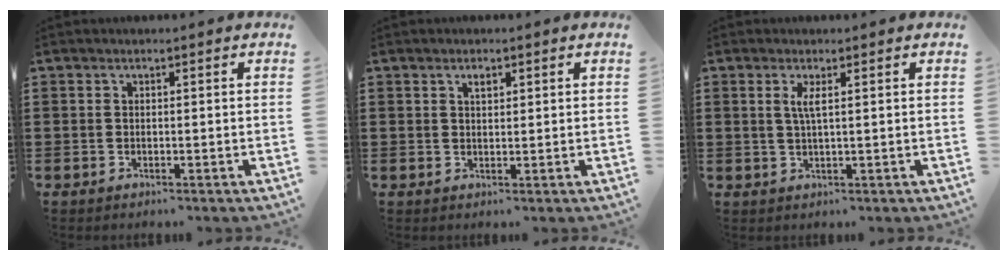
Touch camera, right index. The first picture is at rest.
{"total": 1.4, "force": [0.7, 0.6, 1.0], "torque": [-0.023, 0.004, 0.012]}
{"total": 2.2, "force": [0.7, 0.2, 2.1], "torque": [-0.044, 0.000, 0.009]}